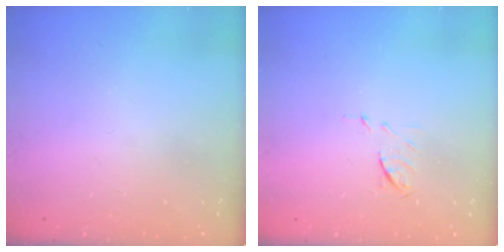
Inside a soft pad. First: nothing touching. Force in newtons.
{"total": 5.8, "press": 5.8, "slide": 0.8}